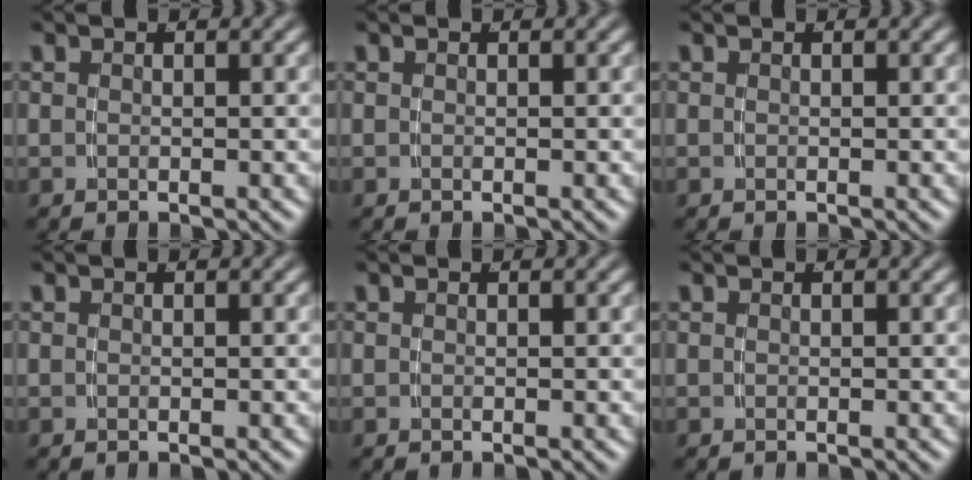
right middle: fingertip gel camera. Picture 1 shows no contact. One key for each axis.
{"total": 0.0}
{"total": 0.0}
{"total": 0.0}
{"total": 0.0}
{"total": 0.0}